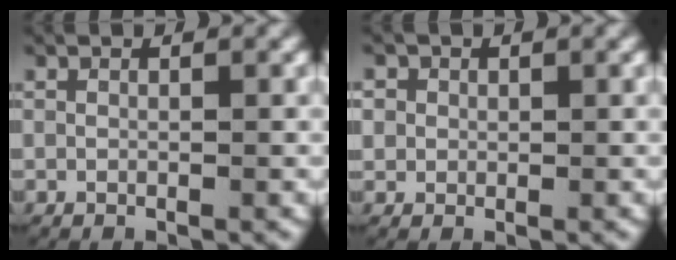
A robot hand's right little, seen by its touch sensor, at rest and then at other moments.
{"total": 2.4, "force": [0.4, 2.3, 0.6], "torque": [-0.026, -0.001, 0.006]}